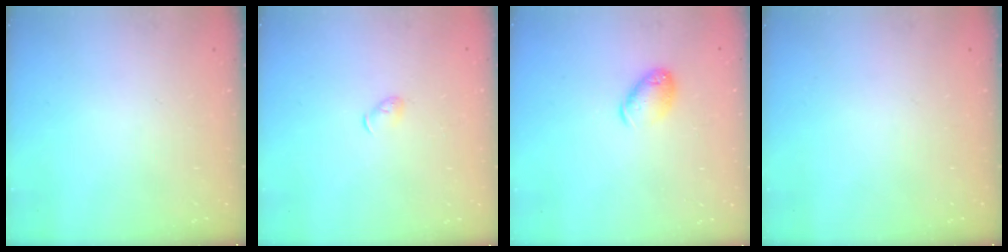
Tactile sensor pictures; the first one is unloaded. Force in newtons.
{"total": 3.9, "press": 3.8, "slide": 1.0}
{"total": 9.6, "press": 9.4, "slide": 1.5}
{"total": 0.0}